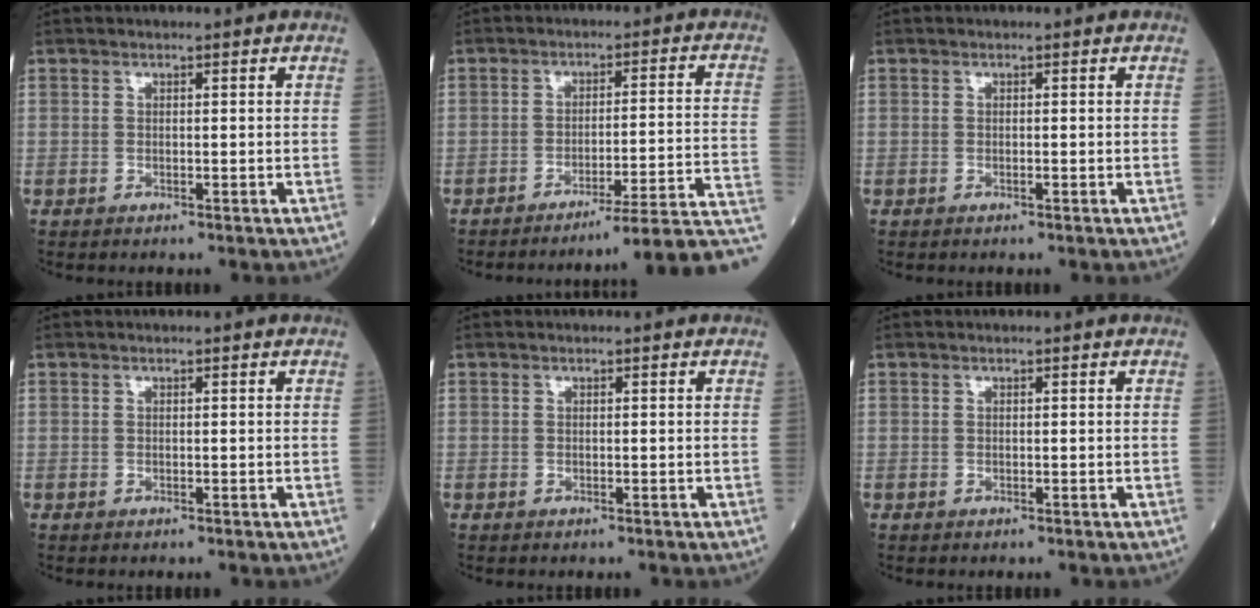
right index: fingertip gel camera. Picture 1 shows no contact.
{"total": 12.3, "force": [-9.9, -2.3, 7.0], "torque": [-0.045, 0.013, -0.129]}
{"total": 0.0}
{"total": 0.0}
{"total": 0.0}
{"total": 0.0}